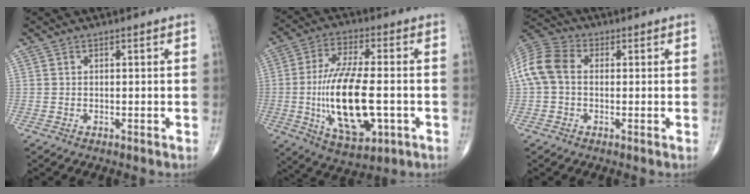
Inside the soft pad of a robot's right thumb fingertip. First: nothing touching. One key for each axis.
{"total": 17.9, "fx": -2.8, "fy": 7.2, "fz": 16.1, "tx": -0.305, "ty": 0.002, "tz": -0.038}
{"total": 9.2, "fx": 0.5, "fy": 6.6, "fz": 6.4, "tx": -0.138, "ty": 0.029, "tz": 0.001}